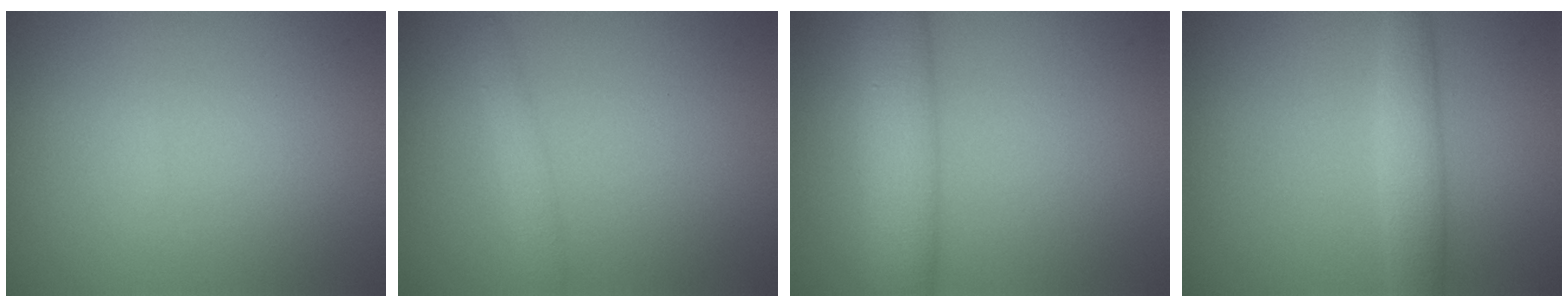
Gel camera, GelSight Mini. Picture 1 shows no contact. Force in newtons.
{"total": 1.4, "press": 1.4, "slide": 0.0}
{"total": 4.8, "press": 4.8, "slide": 0.2}
{"total": 2.9, "press": 2.9, "slide": 0.0}